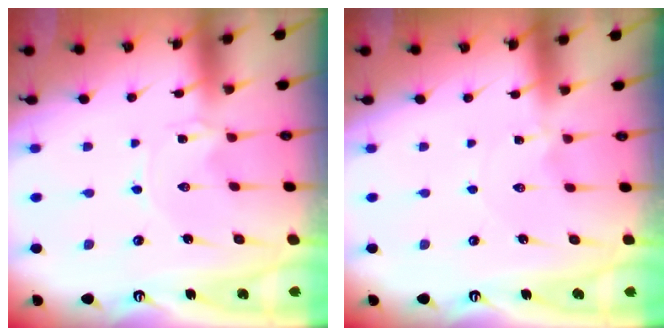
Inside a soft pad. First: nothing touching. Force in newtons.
{"total": 0.0}